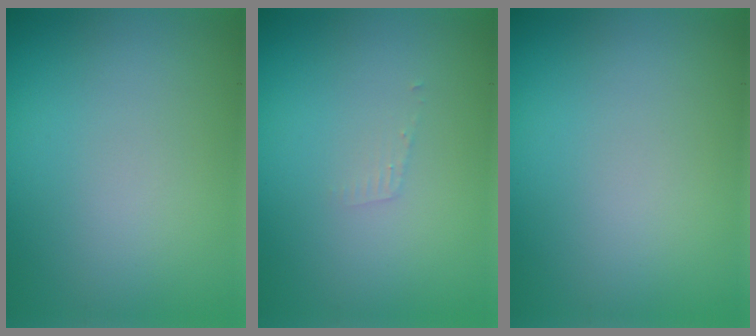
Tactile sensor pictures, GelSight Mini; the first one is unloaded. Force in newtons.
{"total": 0.7, "press": 0.7, "slide": 0.1}
{"total": 0.0}